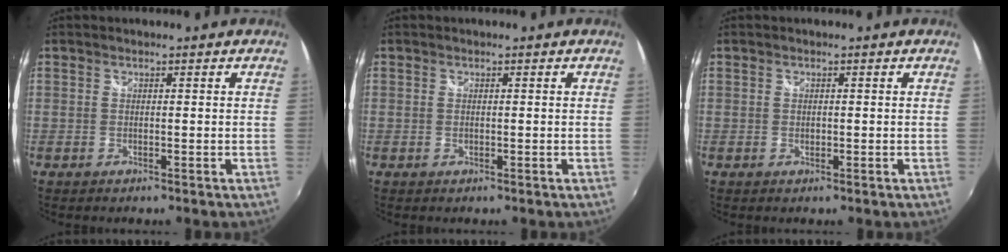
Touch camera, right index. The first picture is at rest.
{"total": 0.5, "force": [0.0, 0.3, 0.5], "torque": [-0.010, -0.002, -0.001]}
{"total": 0.7, "force": [-0.1, 0.6, 0.4], "torque": [-0.008, -0.002, 0.000]}